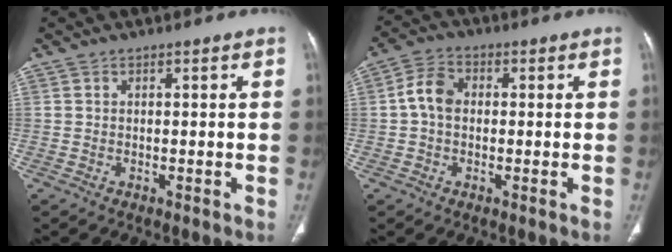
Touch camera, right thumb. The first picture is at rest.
{"total": 5.7, "force": [0.1, 4.2, 3.8], "torque": [-0.065, 0.017, -0.007]}